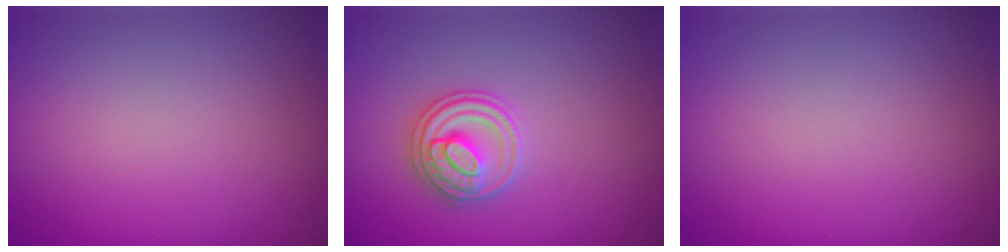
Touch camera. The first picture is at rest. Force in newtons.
{"total": 2.9, "press": 2.9, "slide": 0.1}
{"total": 0.0}